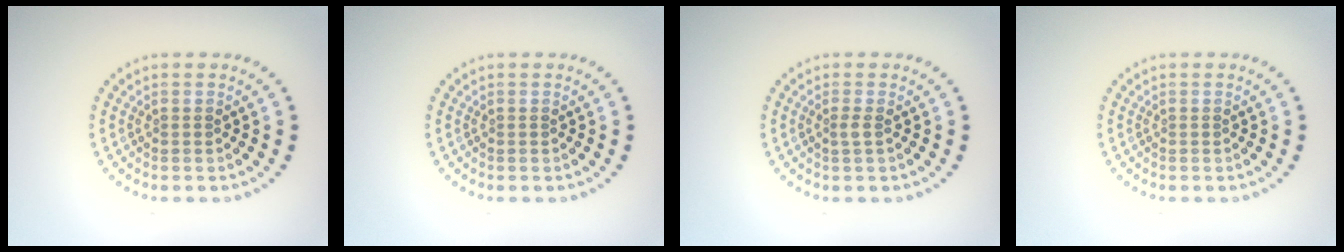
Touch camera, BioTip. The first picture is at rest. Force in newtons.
{"total": 0.0}
{"total": 0.8, "press": 0.5, "slide": 0.6}
{"total": 0.0}